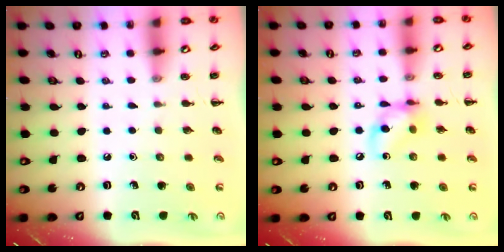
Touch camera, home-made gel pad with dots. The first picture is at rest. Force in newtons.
{"total": 9.1, "press": 9.1, "slide": 0.9}